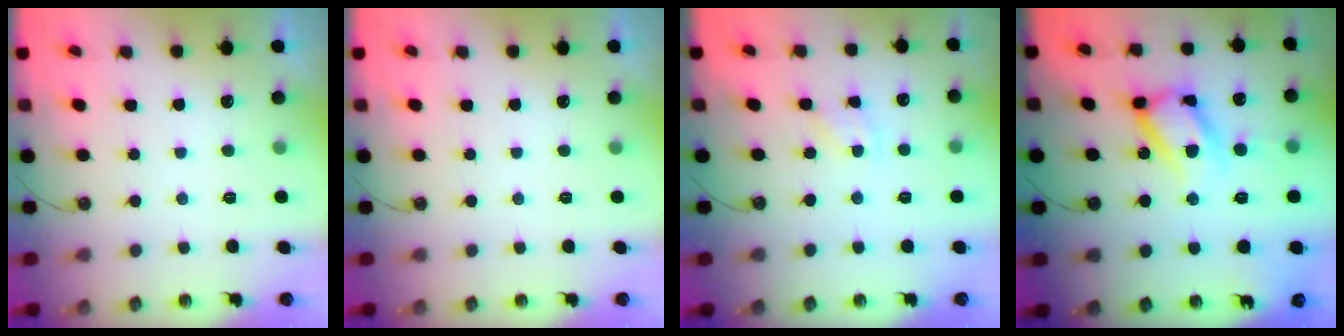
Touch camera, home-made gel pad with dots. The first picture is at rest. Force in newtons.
{"total": 0.0}
{"total": 2.6, "press": 2.6, "slide": 0.4}
{"total": 18.3, "press": 18.2, "slide": 1.8}